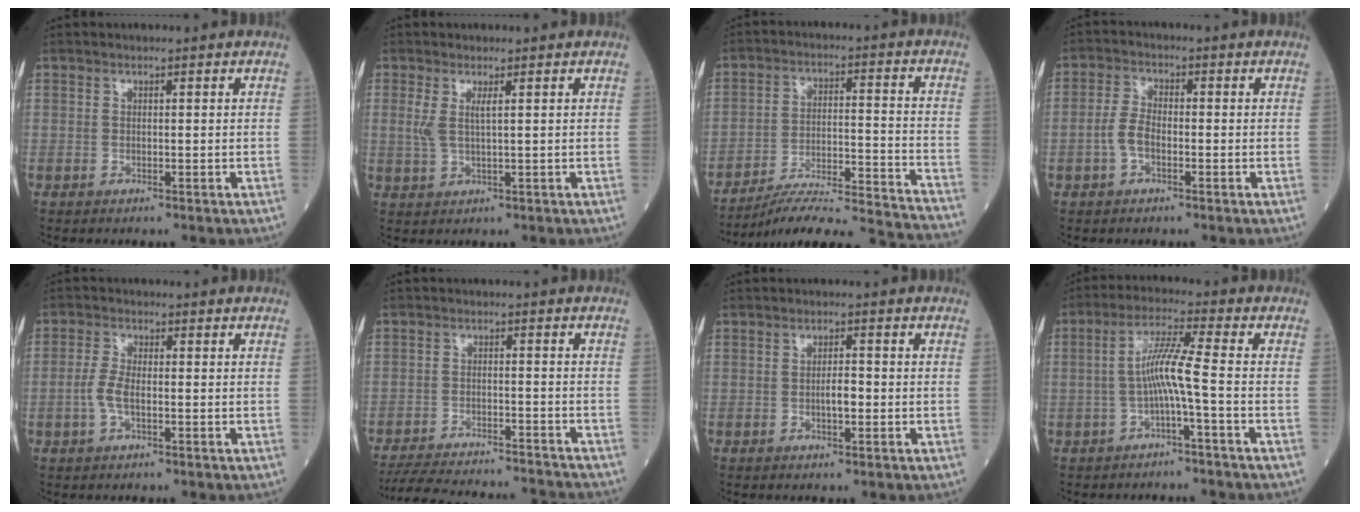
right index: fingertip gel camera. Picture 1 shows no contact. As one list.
[{"total": 2.6, "force": [0.9, 0.3, 2.5], "torque": [-0.062, 0.003, 0.024]}, {"total": 21.4, "force": [-20.2, -1.0, 6.8], "torque": [-0.074, -0.013, -0.287]}, {"total": 3.7, "force": [-1.1, 1.9, 3.0], "torque": [-0.069, 0.008, -0.024]}, {"total": 3.5, "force": [-0.8, 1.3, 3.1], "torque": [-0.077, 0.003, -0.016]}, {"total": 17.5, "force": [-16.5, 1.7, 5.3], "torque": [-0.110, -0.014, -0.229]}, {"total": 2.3, "force": [-0.5, 0.6, 2.1], "torque": [-0.038, 0.003, -0.006]}, {"total": 6.2, "force": [-1.4, -0.7, 6.0], "torque": [-0.119, 0.018, -0.024]}]